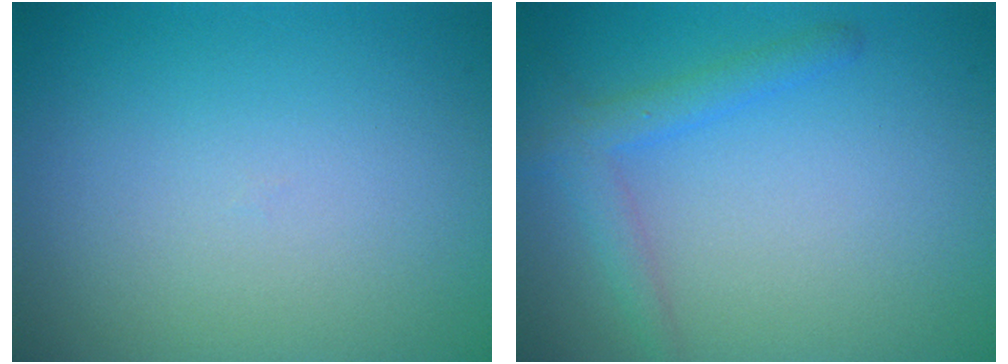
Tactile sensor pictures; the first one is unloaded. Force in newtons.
{"total": 2.4, "press": 2.4, "slide": 0.1}